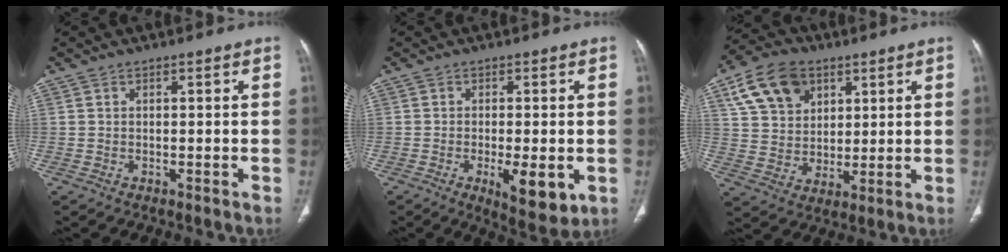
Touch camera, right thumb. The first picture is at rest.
{"total": 8.6, "force": [-2.3, 3.0, 7.7], "torque": [-0.105, -0.017, -0.030]}
{"total": 13.9, "force": [6.3, 10.2, 7.1], "torque": [-0.105, -0.010, 0.118]}